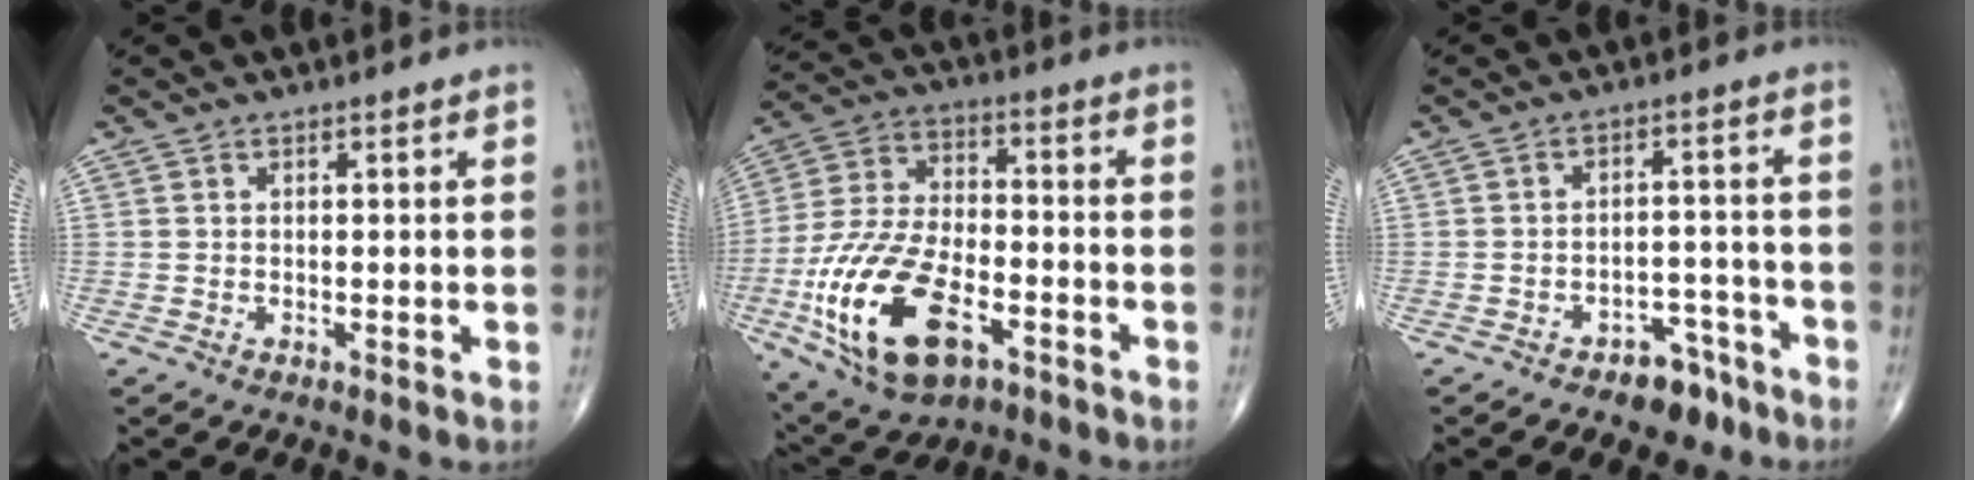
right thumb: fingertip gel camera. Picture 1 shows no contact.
{"total": 20.7, "force": [-8.1, 10.6, 15.8], "torque": [-0.307, 0.025, -0.138]}
{"total": 6.6, "force": [-4.6, 3.7, 2.9], "torque": [-0.012, 0.041, -0.065]}